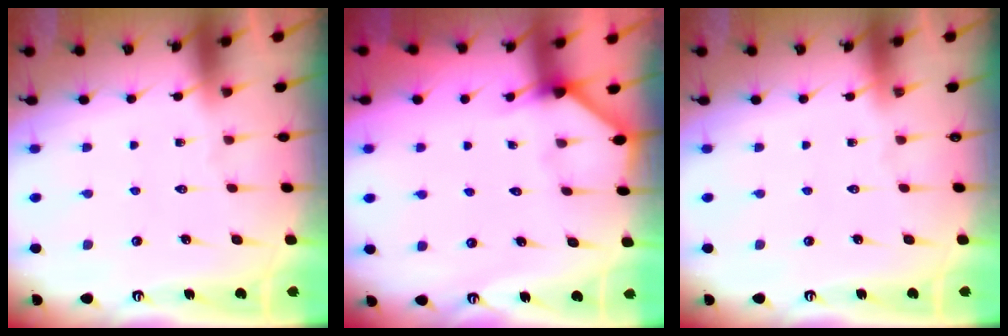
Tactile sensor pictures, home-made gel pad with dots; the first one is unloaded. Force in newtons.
{"total": 1.8, "press": 1.8, "slide": 0.1}
{"total": 0.0}